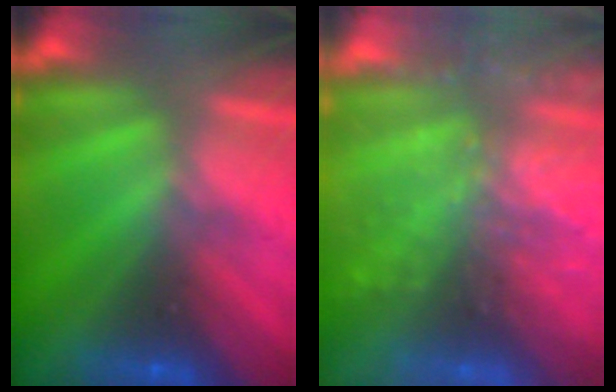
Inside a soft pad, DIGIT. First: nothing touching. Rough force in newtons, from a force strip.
{"total": 9.1}